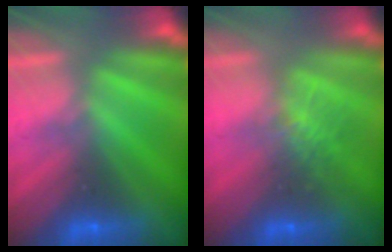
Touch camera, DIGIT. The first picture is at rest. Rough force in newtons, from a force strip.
{"total": 2.7}